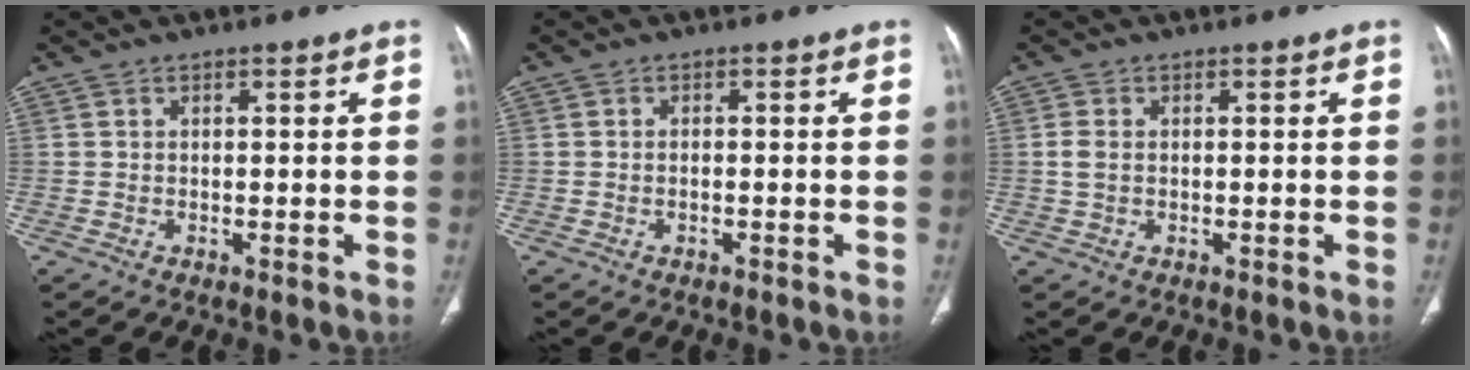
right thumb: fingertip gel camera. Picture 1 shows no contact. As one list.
[{"total": 0.6, "force": [-0.3, 0.2, 0.5], "torque": [-0.013, 0.004, -0.006]}, {"total": 2.1, "force": [0.1, 1.4, 1.6], "torque": [-0.041, 0.002, 0.000]}]